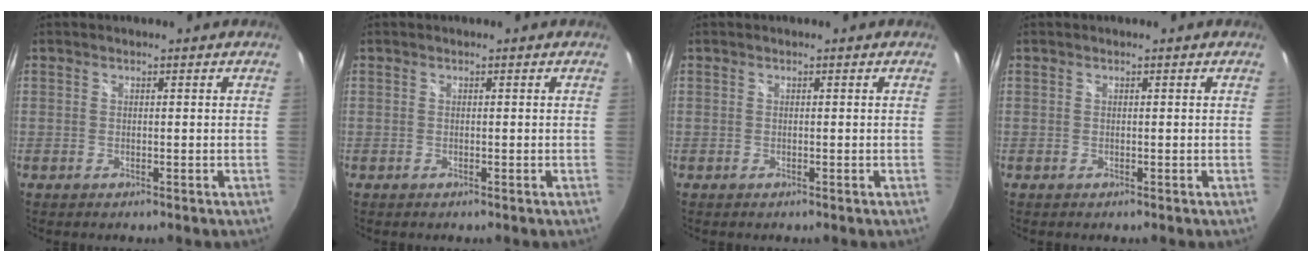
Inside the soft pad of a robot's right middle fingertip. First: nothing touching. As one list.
[{"total": 0.0}, {"total": 0.0}, {"total": 0.0}]